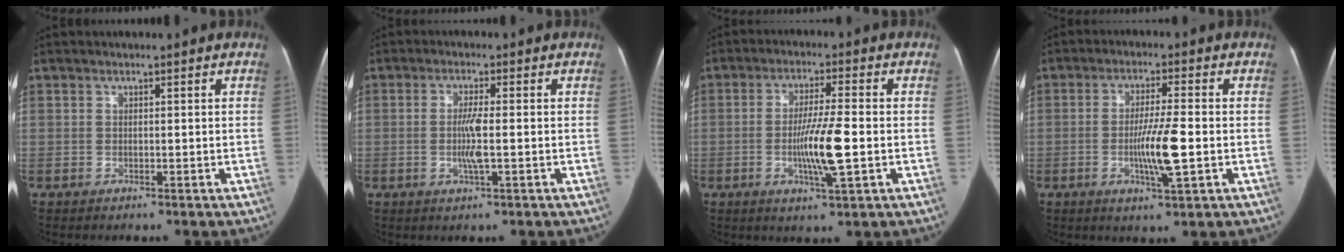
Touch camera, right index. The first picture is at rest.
{"total": 4.3, "force": [-0.7, 0.3, 4.2], "torque": [-0.087, -0.005, -0.013]}
{"total": 8.8, "force": [-1.6, 0.6, 8.6], "torque": [-0.160, -0.007, -0.030]}
{"total": 7.9, "force": [-1.5, 0.5, 7.7], "torque": [-0.141, -0.007, -0.027]}